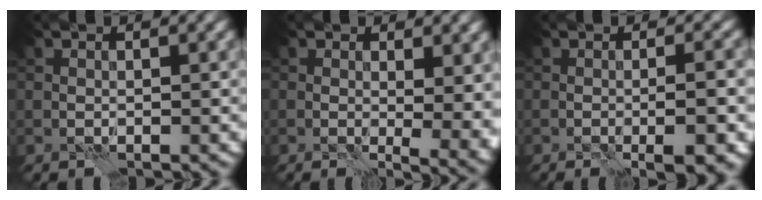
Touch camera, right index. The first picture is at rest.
{"total": 6.8, "force": [1.5, 3.4, 5.8], "torque": [-0.034, 0.000, 0.031]}
{"total": 4.5, "force": [-0.9, 1.1, 4.3], "torque": [-0.049, 0.002, -0.010]}